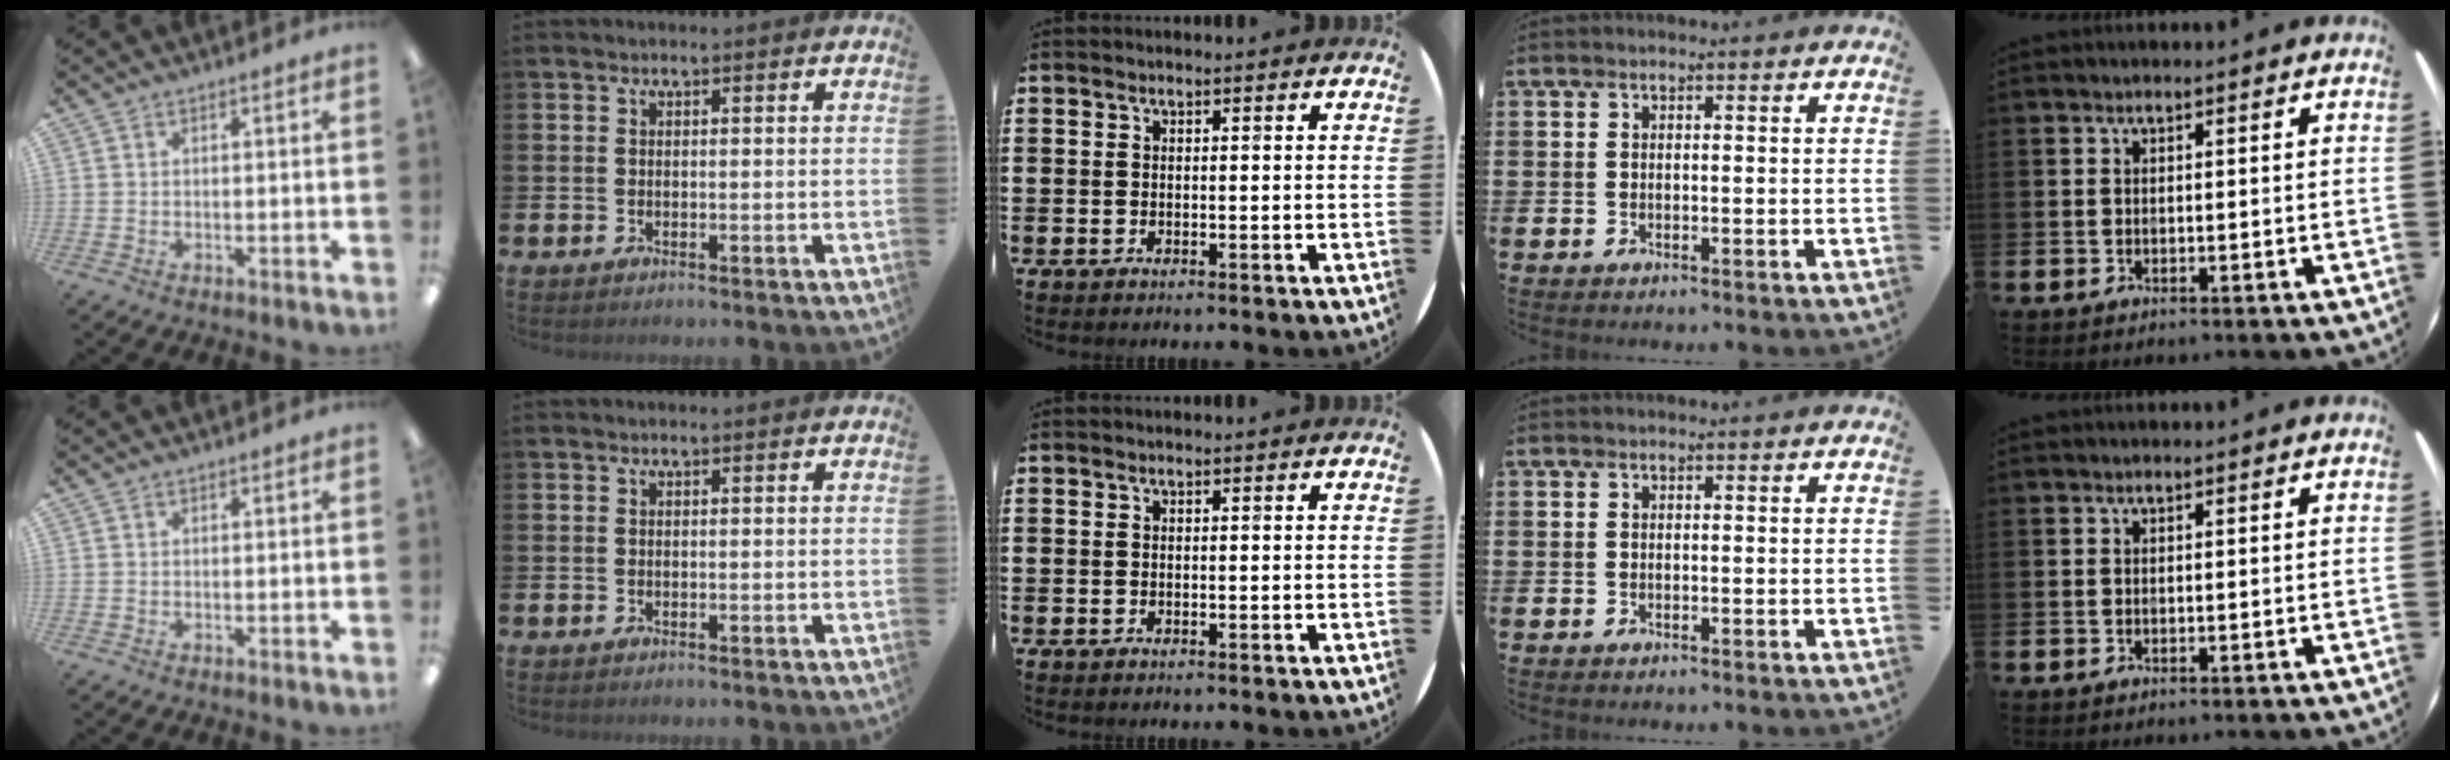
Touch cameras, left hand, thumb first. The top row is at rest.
{}